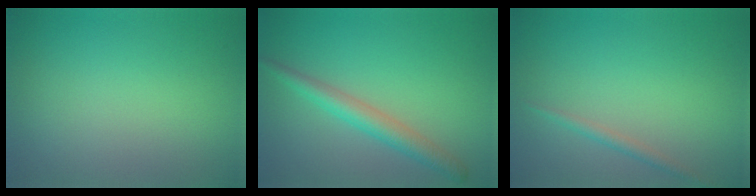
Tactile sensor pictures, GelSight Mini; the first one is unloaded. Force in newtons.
{"total": 3.0, "press": 3.0, "slide": 0.0}
{"total": 1.2, "press": 1.1, "slide": 0.1}